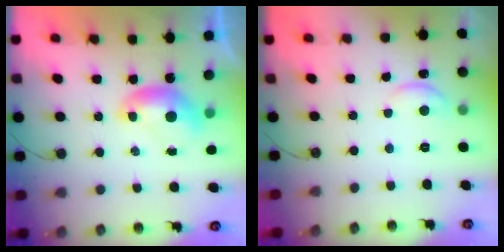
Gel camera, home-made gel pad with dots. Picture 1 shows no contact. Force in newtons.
{"total": 0.5, "press": 0.4, "slide": 0.3}